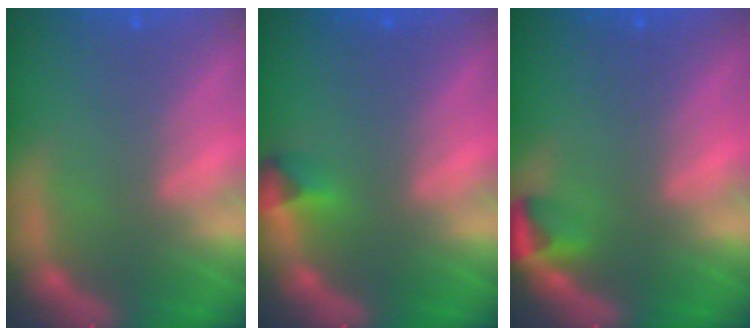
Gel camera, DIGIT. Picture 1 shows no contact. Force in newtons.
{"total": 1.4}
{"total": 1.9}